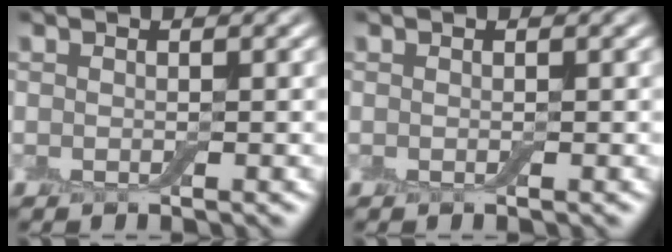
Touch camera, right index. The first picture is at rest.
{"total": 0.0}